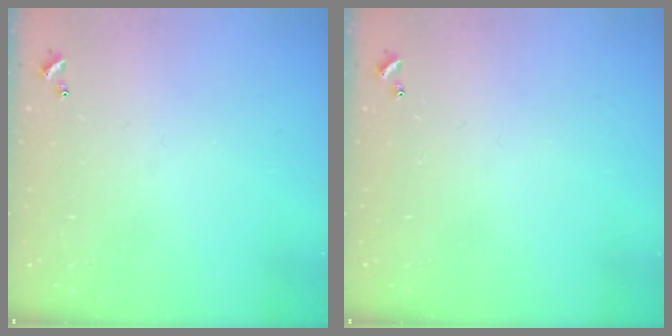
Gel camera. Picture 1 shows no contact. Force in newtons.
{"total": 0.0}